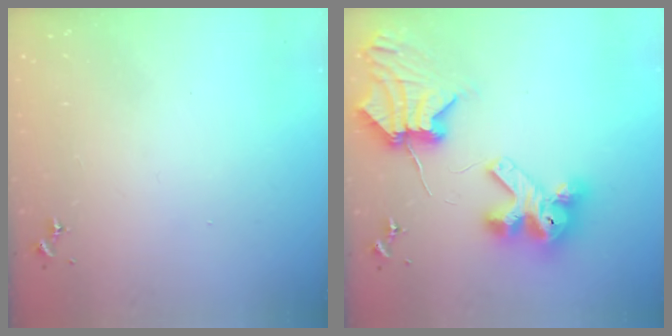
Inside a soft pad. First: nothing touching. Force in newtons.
{"total": 12.6, "press": 12.5, "slide": 1.7}